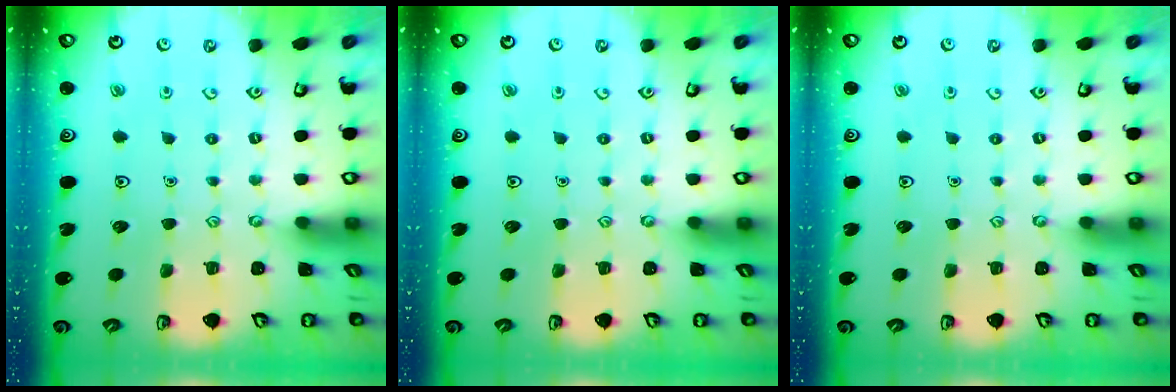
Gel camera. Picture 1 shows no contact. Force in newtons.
{"total": 0.0}
{"total": 0.0}